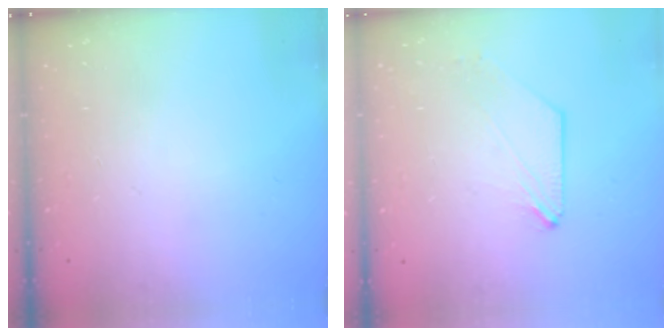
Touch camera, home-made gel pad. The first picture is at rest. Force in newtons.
{"total": 1.3, "press": 1.3, "slide": 0.3}